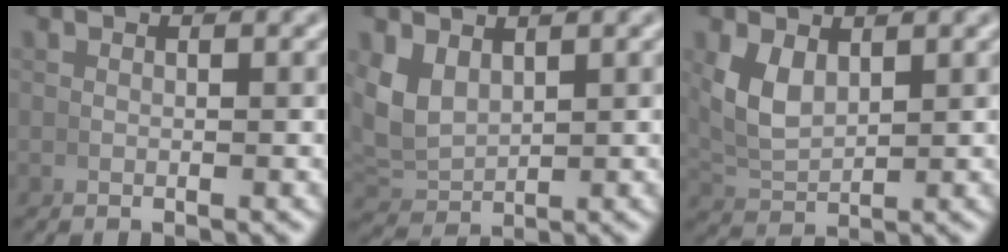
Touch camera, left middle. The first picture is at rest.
{"total": 4.5, "force": [1.2, 3.5, 2.5], "torque": [-0.089, -0.020, 0.038]}
{"total": 3.6, "force": [1.3, 2.3, 2.5], "torque": [-0.066, -0.005, 0.036]}